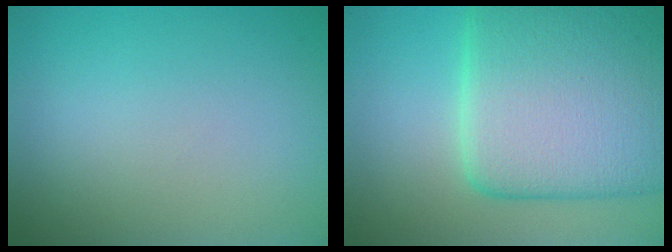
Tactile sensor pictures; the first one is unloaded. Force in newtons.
{"total": 12.9, "press": 12.9, "slide": 0.7}